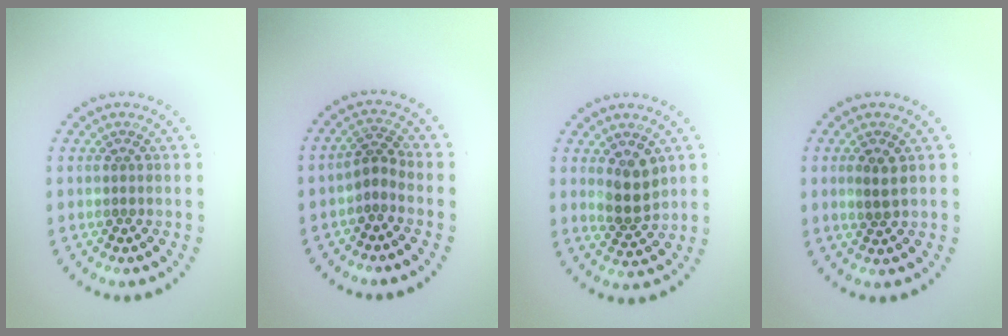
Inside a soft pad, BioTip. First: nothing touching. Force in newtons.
{"total": 2.0, "press": 1.4, "slide": 1.4}
{"total": 3.0, "press": 2.8, "slide": 1.0}
{"total": 1.7, "press": 1.6, "slide": 0.5}